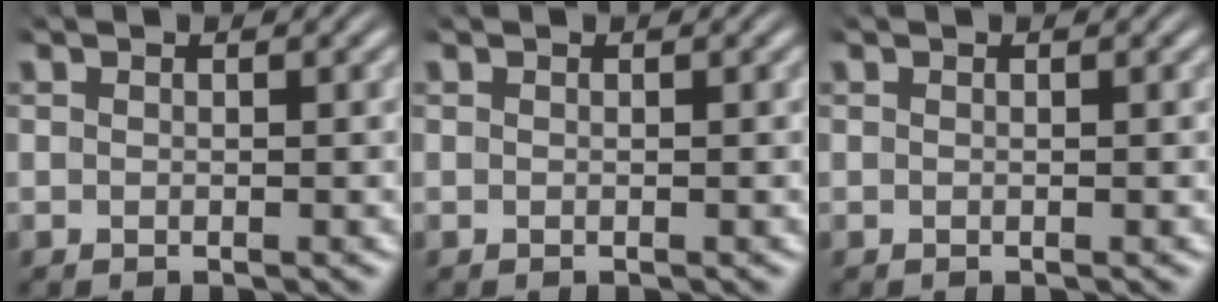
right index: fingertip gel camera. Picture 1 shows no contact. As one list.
[{"total": 0.0}, {"total": 0.0}]